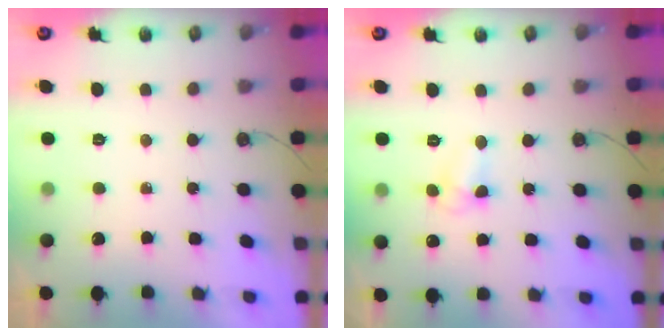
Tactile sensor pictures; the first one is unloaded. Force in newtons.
{"total": 5.6, "press": 5.6, "slide": 0.8}